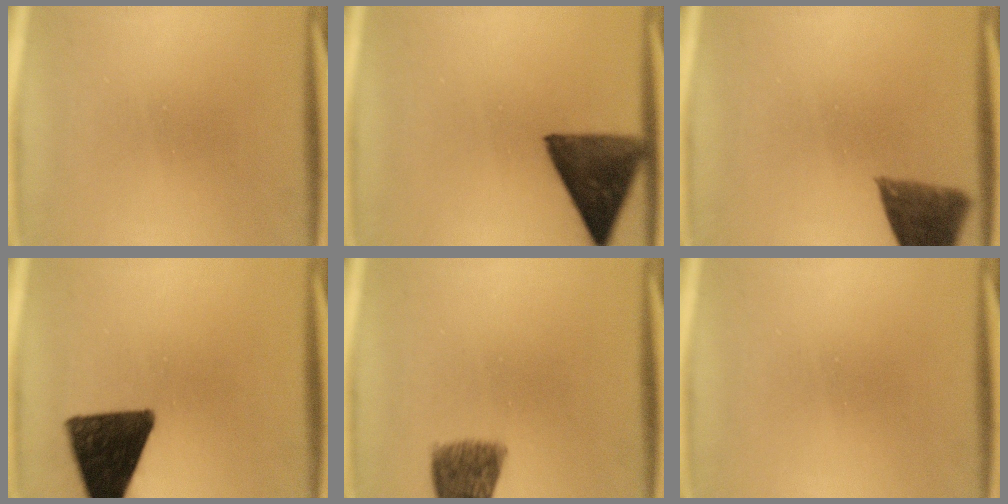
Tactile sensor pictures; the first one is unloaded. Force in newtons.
{"total": 12.3}
{"total": 8.2}
{"total": 13.9}
{"total": 8.1}
{"total": 0.0}